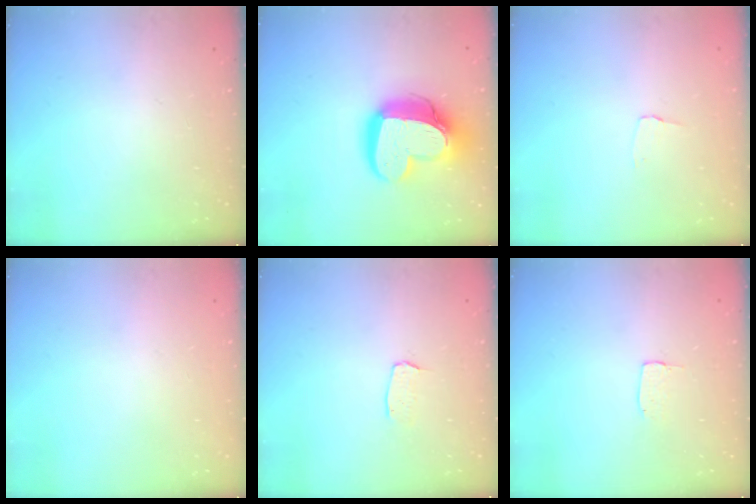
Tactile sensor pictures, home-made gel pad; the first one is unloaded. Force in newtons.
{"total": 18.9, "press": 18.8, "slide": 1.6}
{"total": 2.6, "press": 2.6, "slide": 0.2}
{"total": 0.0}
{"total": 2.9, "press": 2.9, "slide": 0.2}
{"total": 3.1, "press": 3.1, "slide": 0.2}